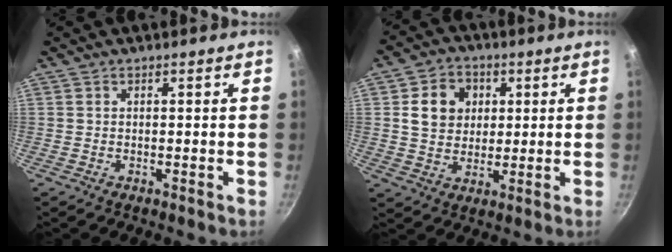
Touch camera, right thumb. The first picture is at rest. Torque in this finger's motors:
{"motor_torque": [-0.56, 1.20, 0.53, 0.66, 0.05]}